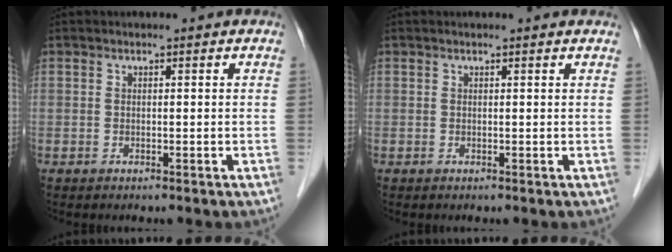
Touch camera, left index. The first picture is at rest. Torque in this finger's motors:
{"motor_torque": [0.24, -0.11, -0.13, -0.06]}